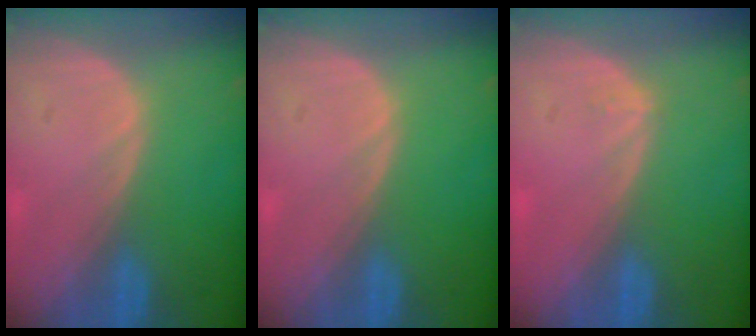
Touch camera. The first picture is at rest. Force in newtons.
{"total": 0.0}
{"total": 0.6, "press": 0.4, "slide": 0.5}